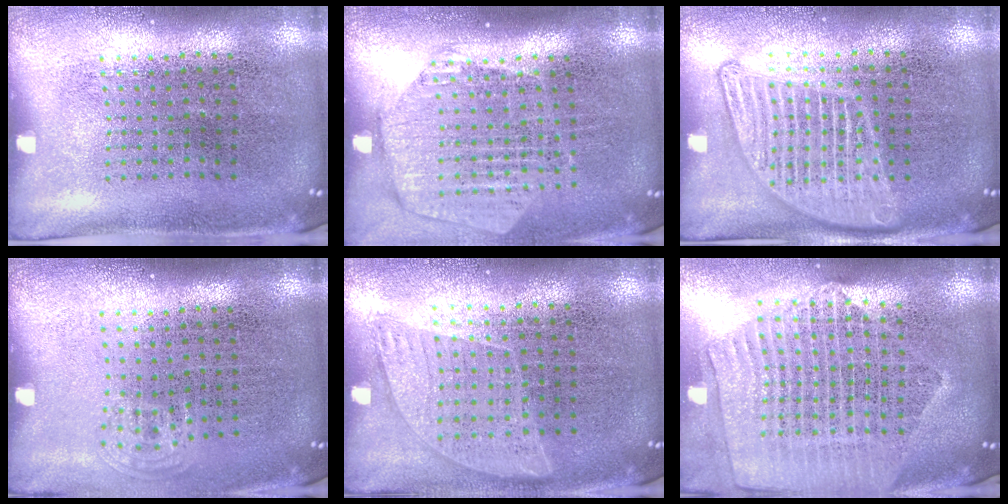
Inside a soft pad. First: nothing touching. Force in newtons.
{"total": 1.9, "press": 1.7, "slide": 0.9}
{"total": 1.8, "press": 1.8, "slide": 0.3}
{"total": 0.8, "press": 0.5, "slide": 0.6}
{"total": 0.9, "press": 0.7, "slide": 0.5}
{"total": 2.3, "press": 2.0, "slide": 1.1}